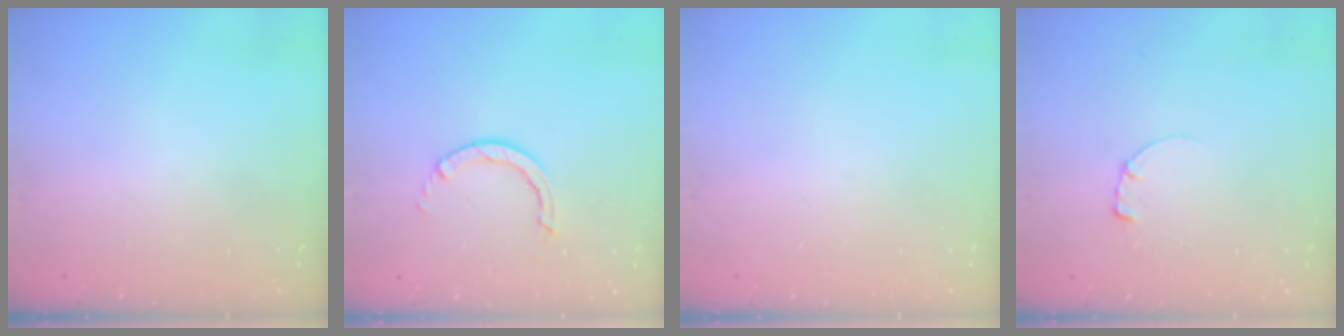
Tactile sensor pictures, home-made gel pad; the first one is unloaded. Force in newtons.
{"total": 2.8, "press": 2.8, "slide": 0.3}
{"total": 0.0}
{"total": 0.6, "press": 0.5, "slide": 0.2}